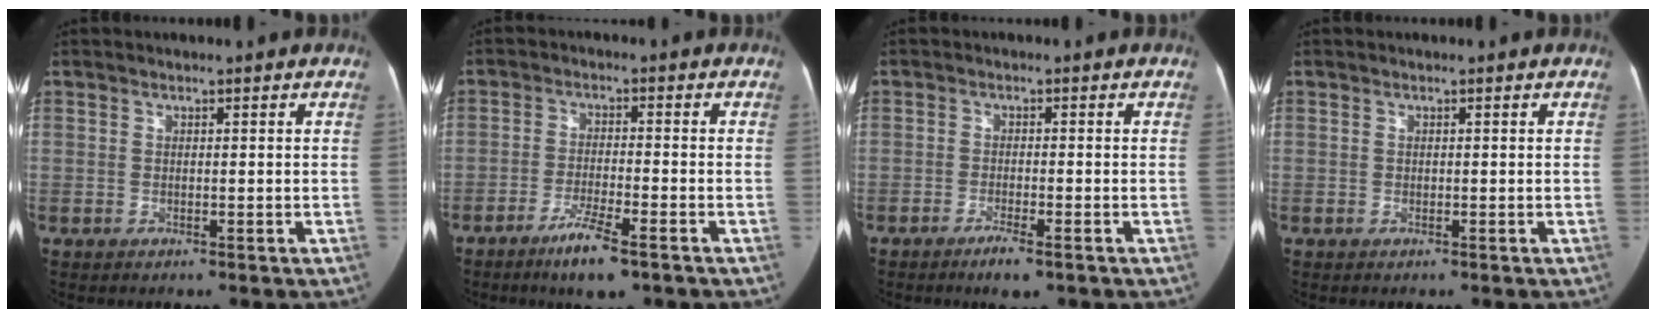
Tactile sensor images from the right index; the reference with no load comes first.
{"total": 6.6, "force": [-4.4, 0.6, 5.0], "torque": [-0.097, -0.013, -0.074]}
{"total": 3.5, "force": [-2.3, 0.4, 2.6], "torque": [-0.048, -0.006, -0.038]}
{"total": 0.0}